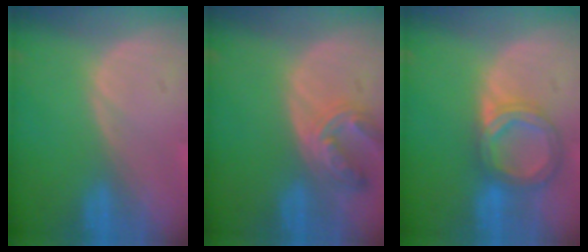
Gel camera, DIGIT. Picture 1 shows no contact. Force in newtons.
{"total": 6.9, "press": 6.3, "slide": 3.0}
{"total": 6.7, "press": 6.2, "slide": 2.6}